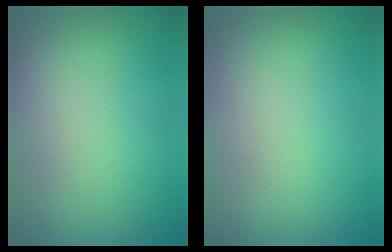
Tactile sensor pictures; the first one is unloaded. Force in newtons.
{"total": 0.0}